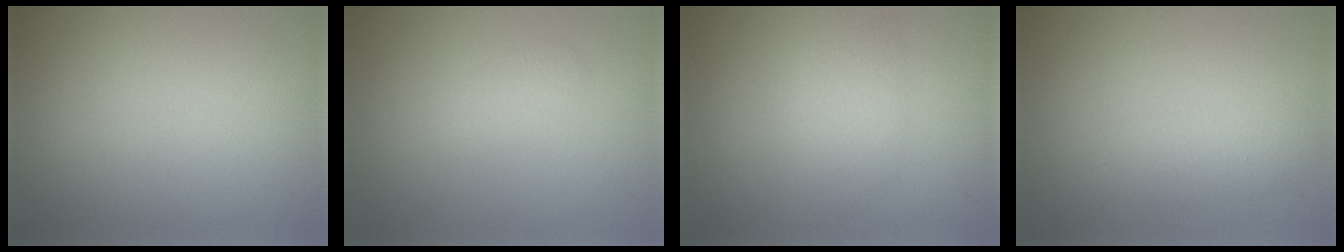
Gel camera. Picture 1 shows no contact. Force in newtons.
{"total": 1.2, "press": 1.2, "slide": 0.0}
{"total": 2.8, "press": 2.8, "slide": 0.1}
{"total": 1.8, "press": 1.8, "slide": 0.1}